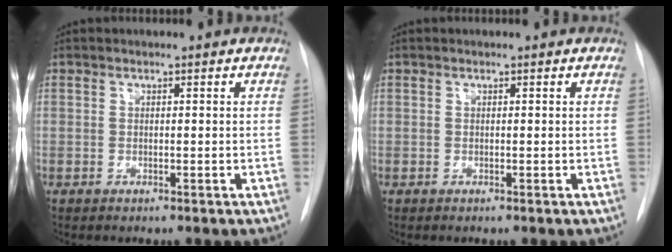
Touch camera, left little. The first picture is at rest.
{"total": 0.0}